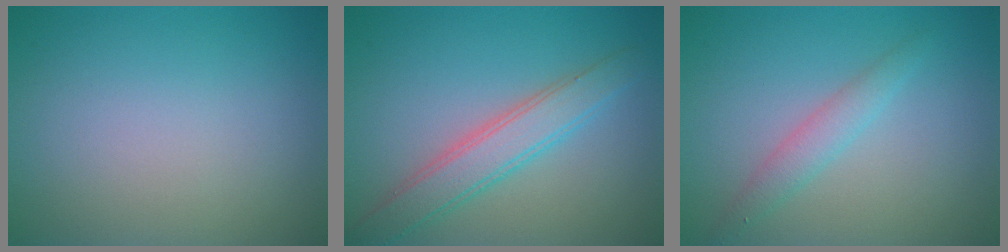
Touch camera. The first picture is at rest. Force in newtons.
{"total": 3.8, "press": 3.8, "slide": 0.1}
{"total": 1.9, "press": 1.9, "slide": 0.1}